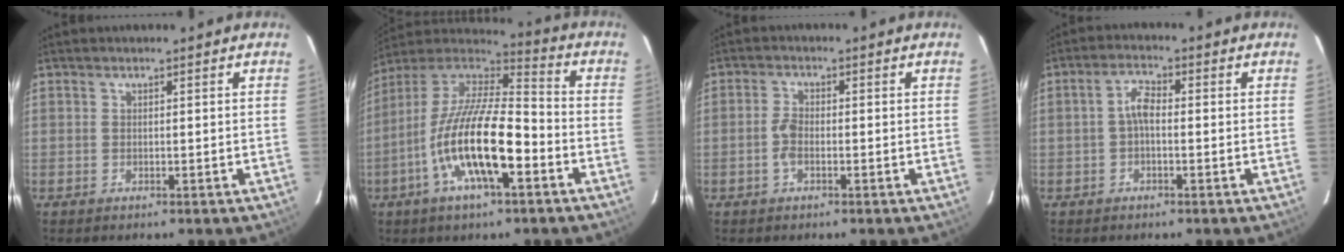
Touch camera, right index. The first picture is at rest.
{"total": 19.3, "force": [-6.9, 5.9, 17.0], "torque": [-0.327, -0.016, -0.137]}
{"total": 2.9, "force": [-1.0, 1.5, 2.3], "torque": [-0.053, 0.004, -0.020]}
{"total": 3.2, "force": [-0.6, 1.4, 2.8], "torque": [-0.057, 0.013, -0.012]}